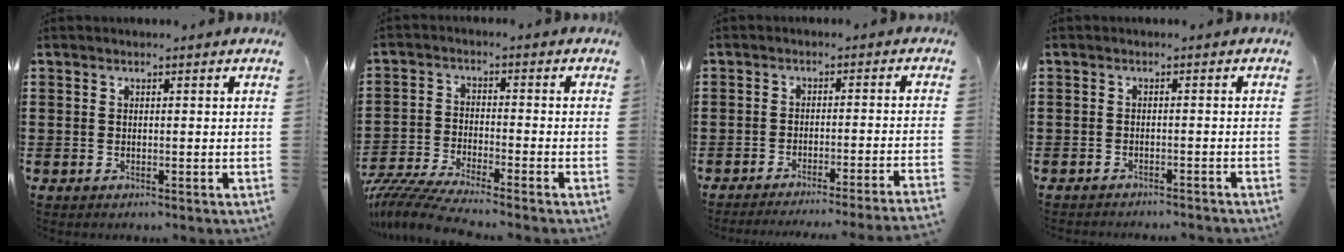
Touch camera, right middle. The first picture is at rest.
{"total": 5.4, "force": [-5.2, -0.2, 1.6], "torque": [-0.056, -0.020, -0.109]}
{"total": 2.9, "force": [-2.7, -0.7, 0.9], "torque": [-0.017, -0.002, -0.057]}
{"total": 1.3, "force": [-1.3, 0.0, -0.1], "torque": [-0.001, 0.003, -0.029]}